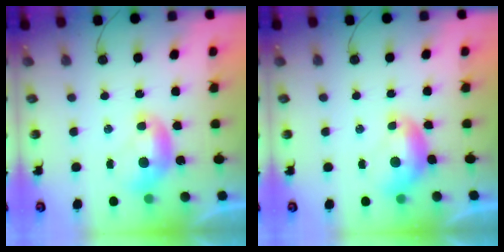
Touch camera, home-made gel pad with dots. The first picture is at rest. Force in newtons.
{"total": 0.6, "press": 0.1, "slide": 0.6}